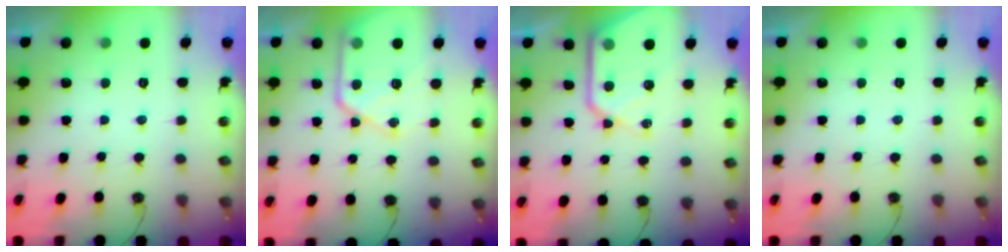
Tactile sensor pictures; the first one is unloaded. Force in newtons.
{"total": 16.0, "press": 16.0, "slide": 1.5}
{"total": 15.8, "press": 15.7, "slide": 1.5}
{"total": 0.0}